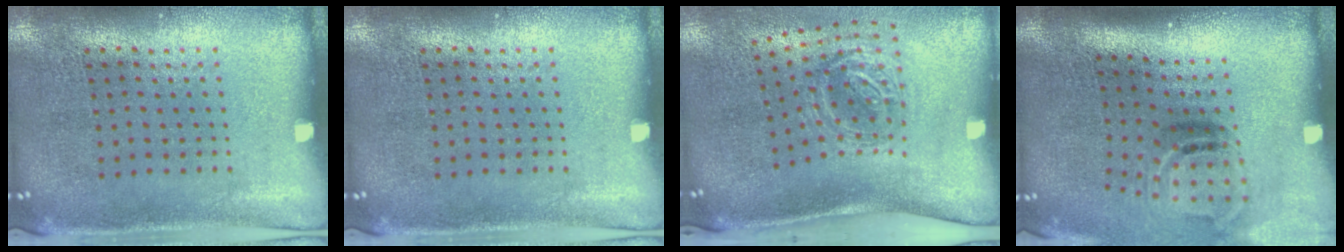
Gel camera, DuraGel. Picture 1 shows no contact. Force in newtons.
{"total": 0.0}
{"total": 1.7, "press": 1.2, "slide": 1.2}
{"total": 2.0, "press": 1.3, "slide": 1.6}